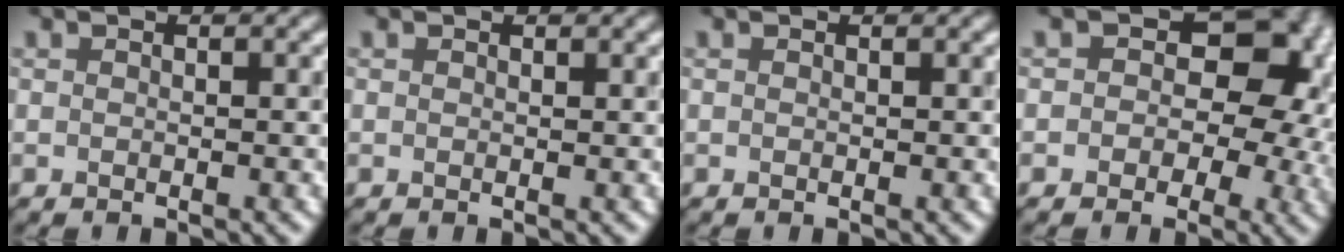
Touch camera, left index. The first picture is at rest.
{"total": 0.0}
{"total": 0.0}
{"total": 7.9, "force": [0.9, 5.8, 5.4], "torque": [-0.010, 0.010, -0.002]}